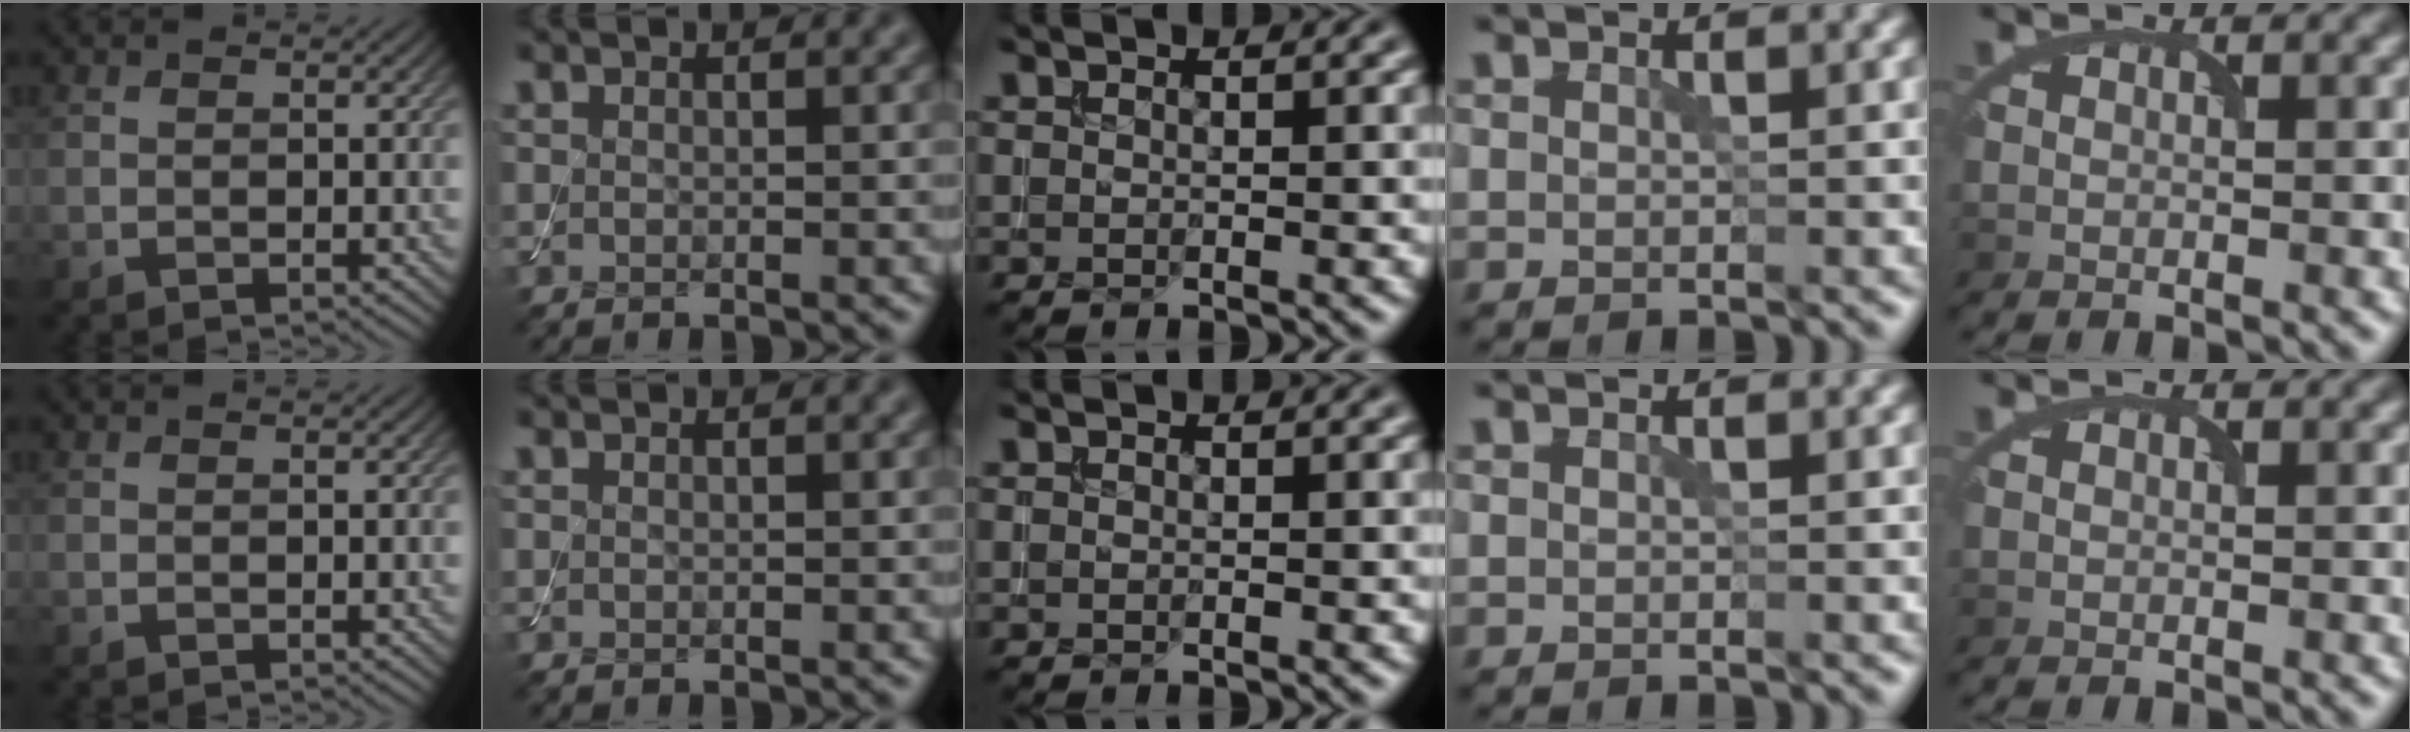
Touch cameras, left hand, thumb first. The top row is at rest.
{}